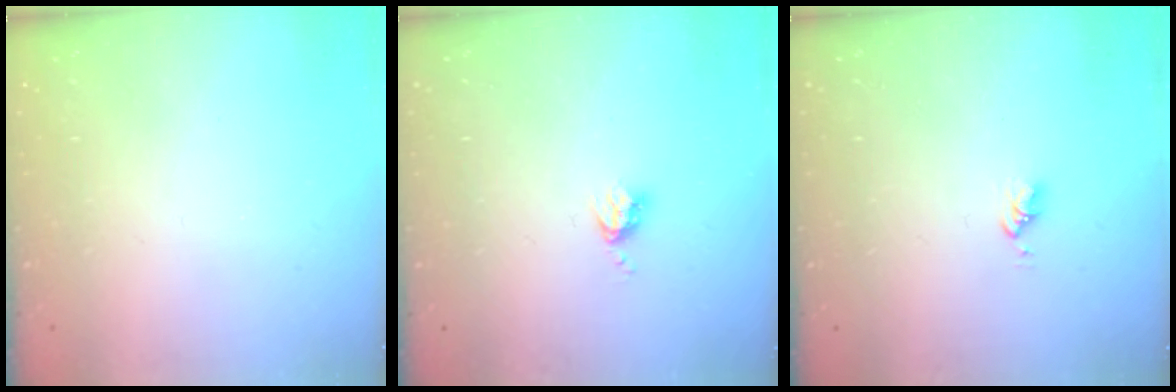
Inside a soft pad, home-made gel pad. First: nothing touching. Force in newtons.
{"total": 3.8, "press": 3.8, "slide": 0.5}
{"total": 2.6, "press": 2.6, "slide": 0.4}